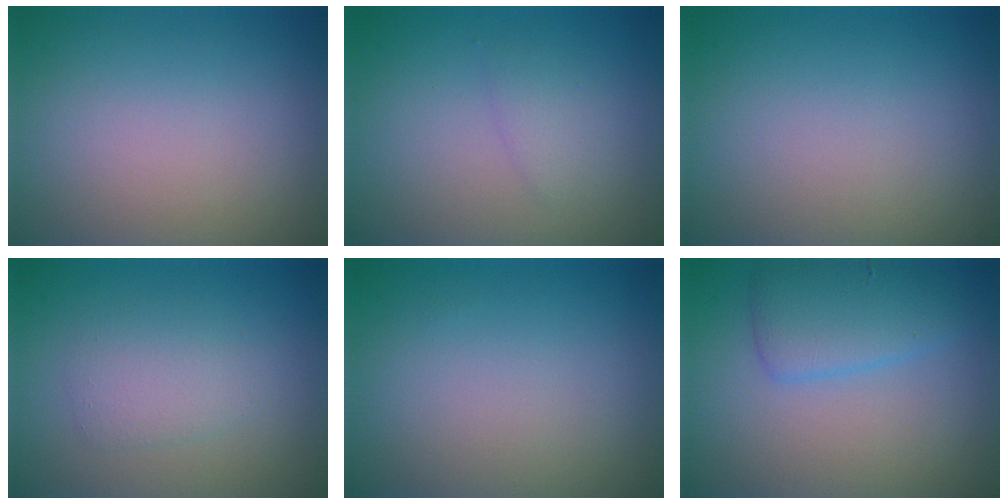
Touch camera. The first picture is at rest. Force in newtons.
{"total": 1.2, "press": 1.2, "slide": 0.1}
{"total": 0.0}
{"total": 2.4, "press": 2.4, "slide": 0.1}
{"total": 0.0}
{"total": 3.5, "press": 3.5, "slide": 0.3}